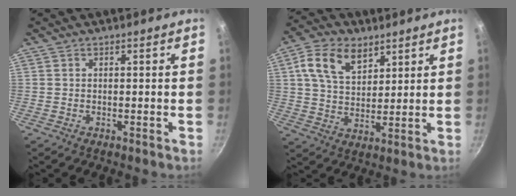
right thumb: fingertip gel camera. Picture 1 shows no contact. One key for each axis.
{"total": 11.1, "fx": 5.2, "fy": 7.1, "fz": 6.8, "tx": -0.103, "ty": -0.012, "tz": 0.093}